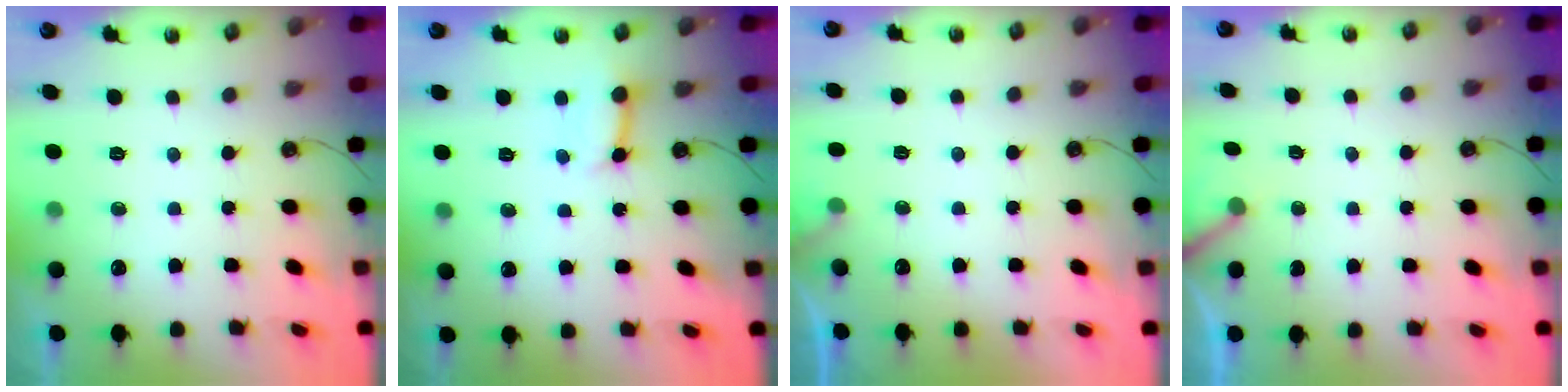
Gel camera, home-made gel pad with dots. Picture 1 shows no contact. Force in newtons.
{"total": 7.3, "press": 7.2, "slide": 0.8}
{"total": 5.2, "press": 5.1, "slide": 0.4}
{"total": 3.0, "press": 3.0, "slide": 0.3}